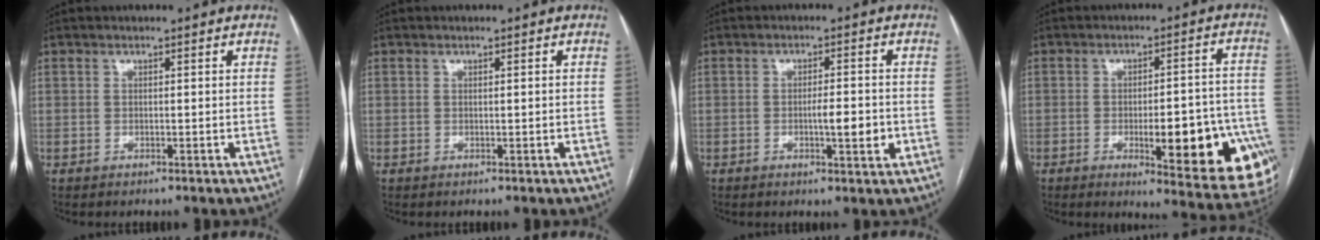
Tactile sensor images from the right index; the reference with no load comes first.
{"total": 0.0}
{"total": 4.6, "force": [-1.1, 0.8, 4.4], "torque": [-0.071, -0.002, -0.013]}
{"total": 18.8, "force": [-6.5, 4.6, 17.0], "torque": [-0.119, 0.019, -0.063]}